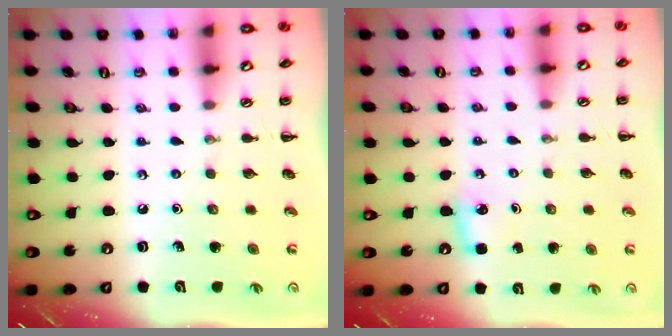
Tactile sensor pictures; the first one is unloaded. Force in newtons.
{"total": 3.5, "press": 3.4, "slide": 1.0}